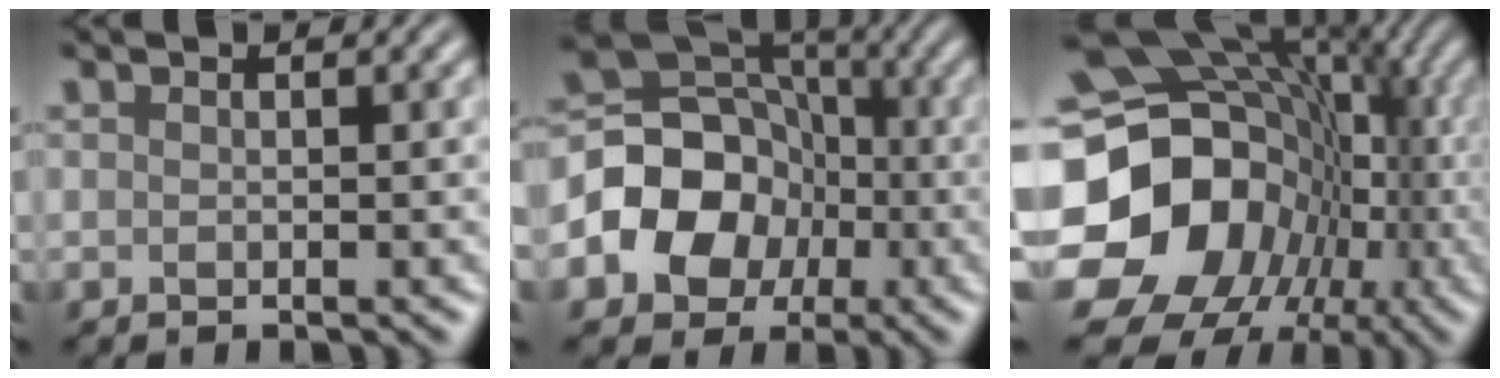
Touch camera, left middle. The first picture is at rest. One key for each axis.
{"total": 9.2, "fx": -2.0, "fy": 7.9, "fz": 4.4, "tx": -0.074, "ty": 0.002, "tz": -0.064}
{"total": 19.1, "fx": -2.5, "fy": 16.2, "fz": 9.9, "tx": -0.162, "ty": -0.014, "tz": -0.044}